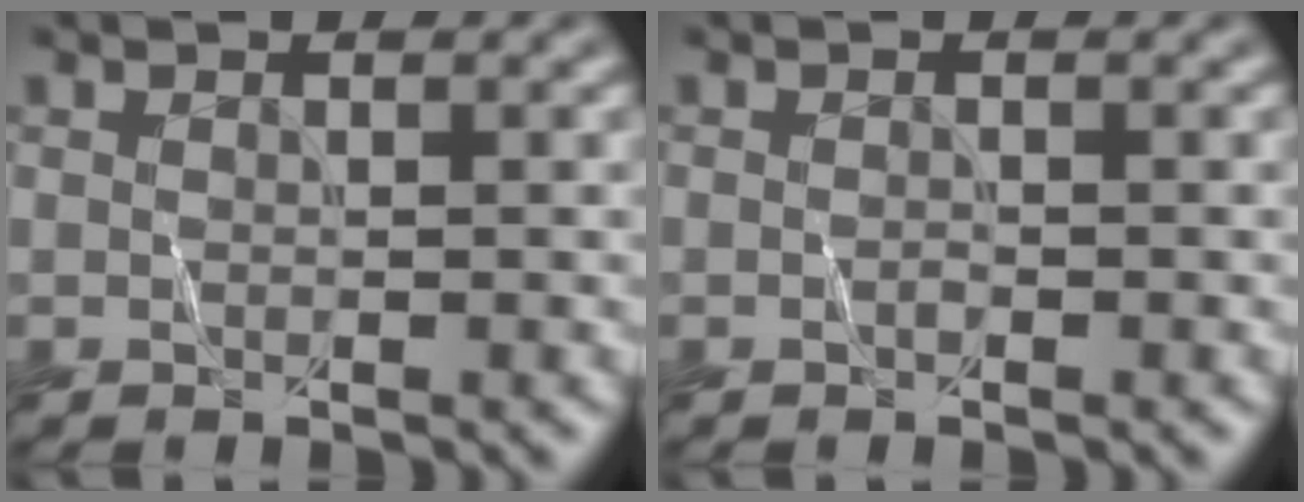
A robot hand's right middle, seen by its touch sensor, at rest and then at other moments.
{"total": 0.6, "force": [-0.6, -0.1, 0.0], "torque": [0.001, 0.005, -0.004]}